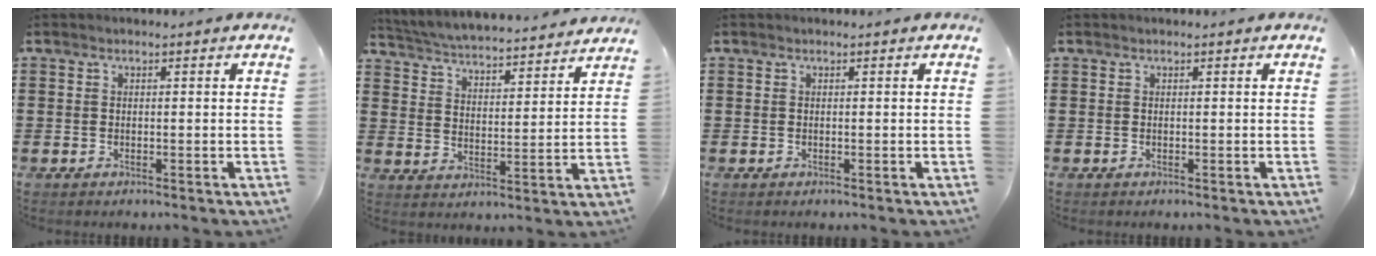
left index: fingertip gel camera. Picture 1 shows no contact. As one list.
[{"total": 4.6, "force": [4.6, -0.4, 0.5], "torque": [-0.035, -0.038, 0.075]}, {"total": 0.0}, {"total": 0.0}]